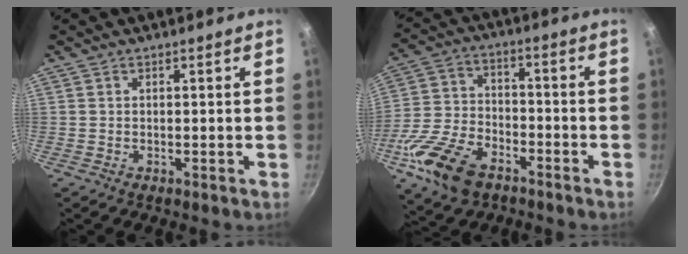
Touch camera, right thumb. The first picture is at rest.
{"total": 15.6, "force": [-8.6, 8.9, 9.5], "torque": [-0.185, 0.034, -0.168]}